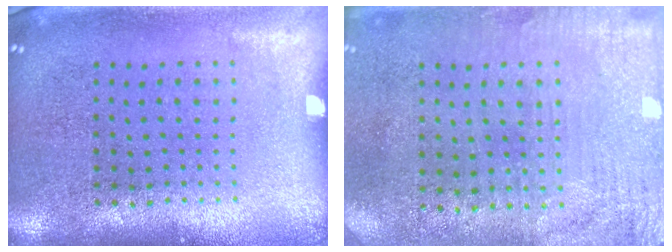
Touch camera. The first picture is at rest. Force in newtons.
{"total": 3.4, "press": 2.8, "slide": 1.9}